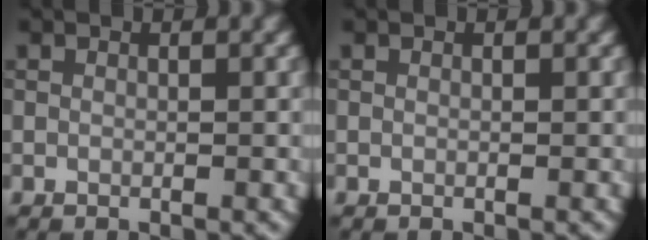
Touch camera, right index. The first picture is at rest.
{"total": 0.0}